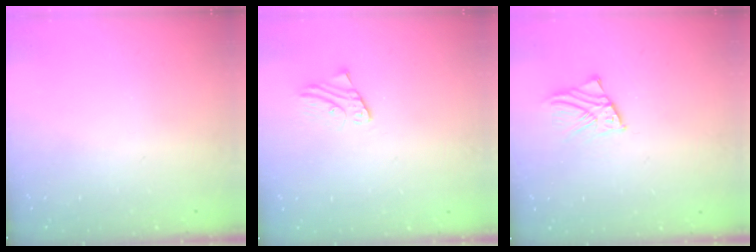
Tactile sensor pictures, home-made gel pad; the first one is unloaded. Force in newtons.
{"total": 1.8, "press": 1.8, "slide": 0.2}
{"total": 2.3, "press": 2.3, "slide": 0.1}